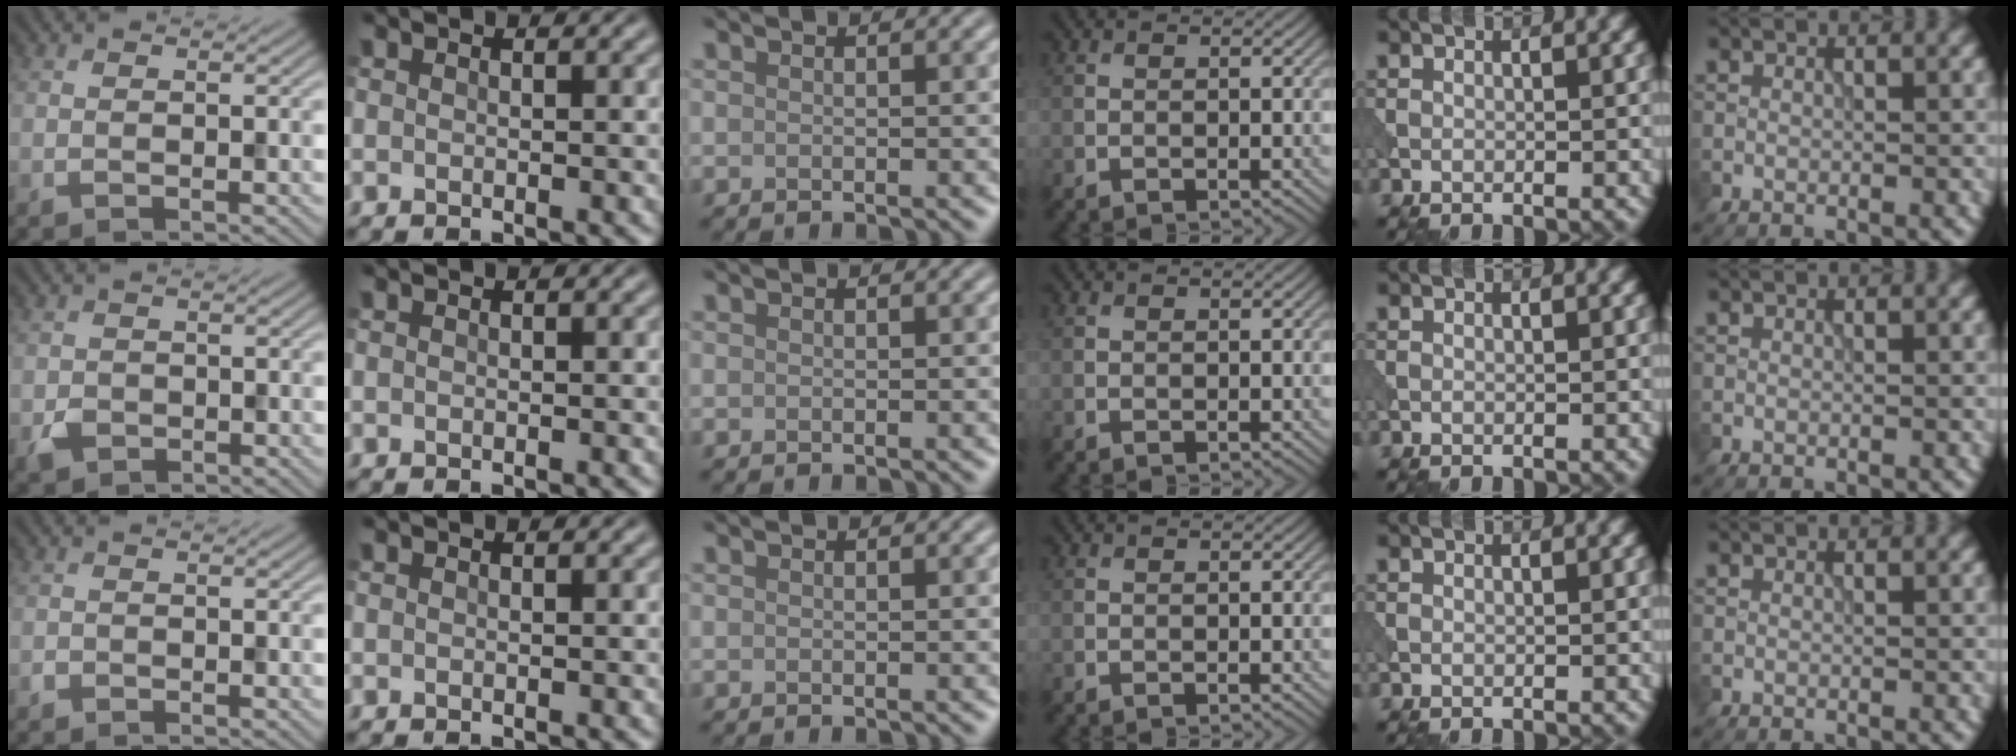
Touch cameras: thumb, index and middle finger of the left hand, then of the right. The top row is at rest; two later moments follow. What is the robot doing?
{"motion": "open", "object": "sandwich press"}